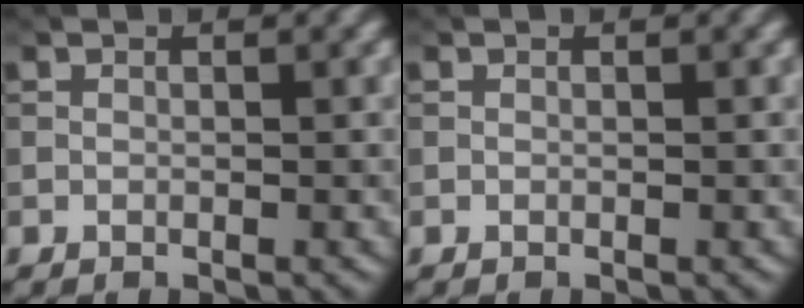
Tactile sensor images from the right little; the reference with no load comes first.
{"total": 0.0}